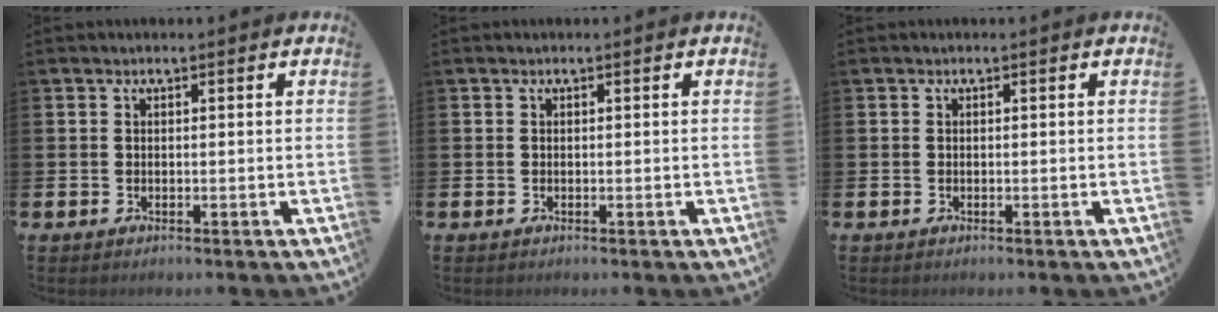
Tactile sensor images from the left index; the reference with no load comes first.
{"total": 0.0}
{"total": 0.0}